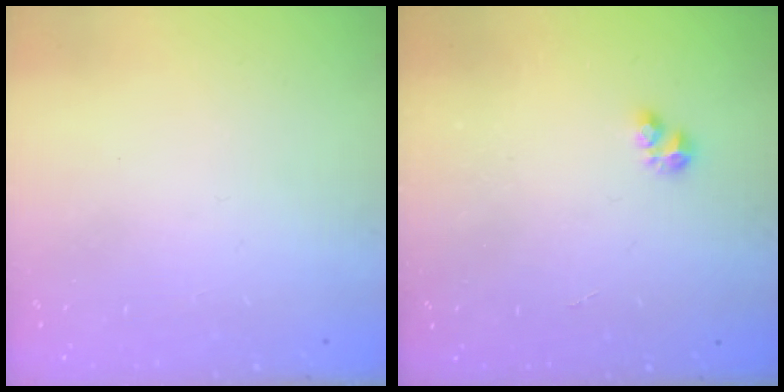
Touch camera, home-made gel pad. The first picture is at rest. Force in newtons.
{"total": 4.2, "press": 4.1, "slide": 0.5}